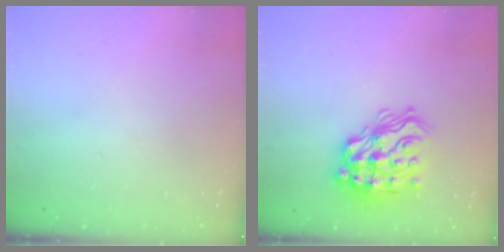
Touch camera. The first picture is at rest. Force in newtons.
{"total": 18.8, "press": 18.6, "slide": 2.1}